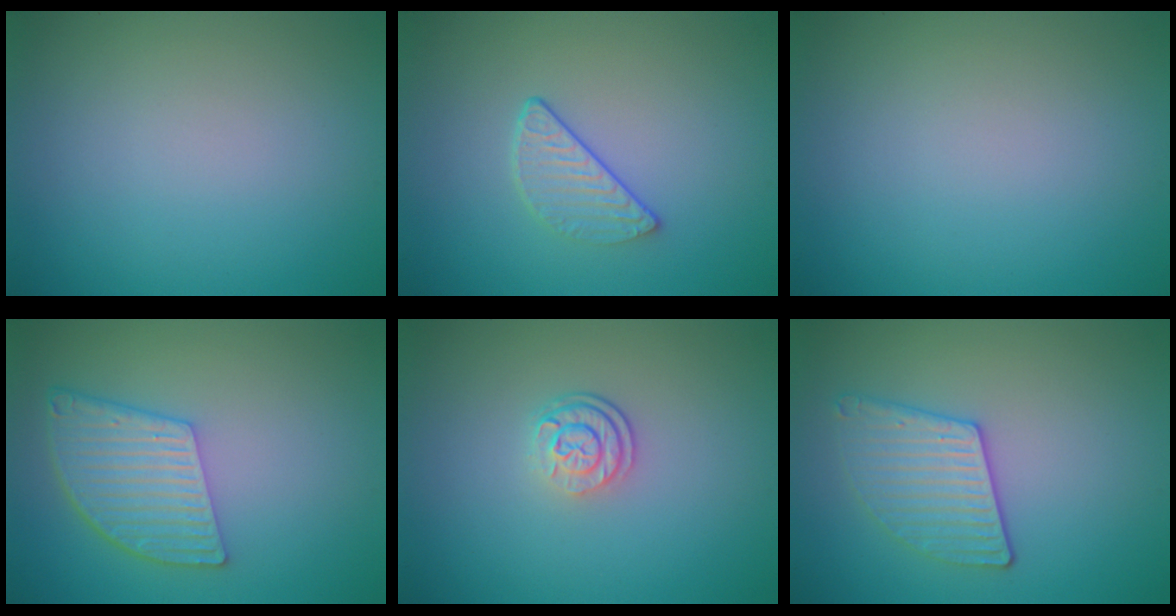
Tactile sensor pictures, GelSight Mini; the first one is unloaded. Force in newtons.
{"total": 2.2, "press": 1.5, "slide": 1.6}
{"total": 0.0}
{"total": 5.8, "press": 4.3, "slide": 3.8}
{"total": 2.5, "press": 1.9, "slide": 1.6}
{"total": 2.9, "press": 2.9, "slide": 0.6}